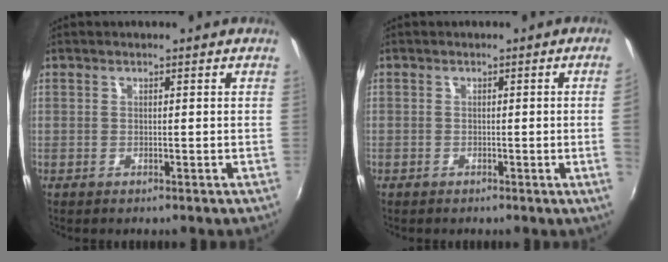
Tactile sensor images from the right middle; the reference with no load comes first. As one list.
[{"total": 2.3, "force": [-0.1, -1.4, 1.8], "torque": [-0.027, -0.013, 0.003]}]